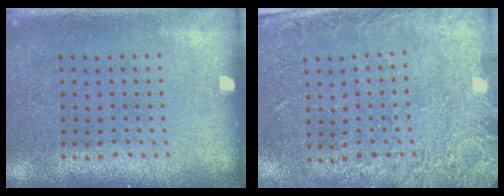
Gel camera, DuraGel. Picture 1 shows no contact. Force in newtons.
{"total": 2.8, "press": 2.0, "slide": 1.9}